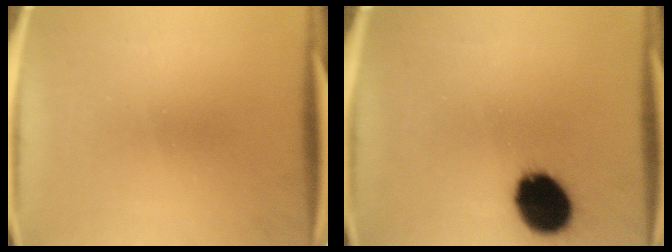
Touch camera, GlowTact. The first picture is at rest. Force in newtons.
{"total": 15.5}